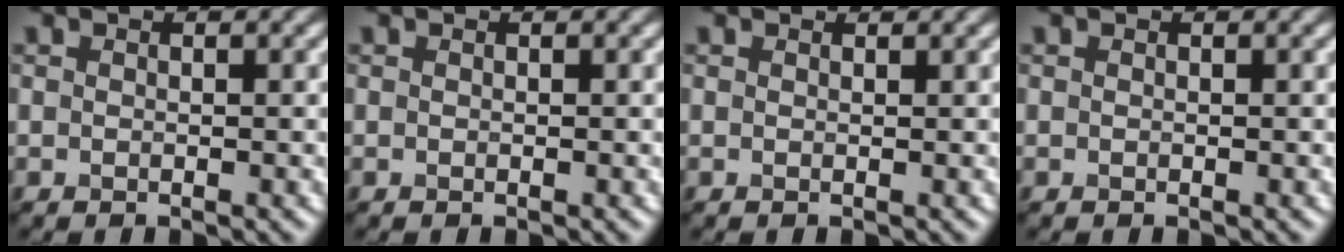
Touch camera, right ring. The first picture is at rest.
{"total": 0.0}
{"total": 0.5, "force": [0.5, 0.1, 0.2], "torque": [-0.014, 0.004, 0.002]}
{"total": 0.0}